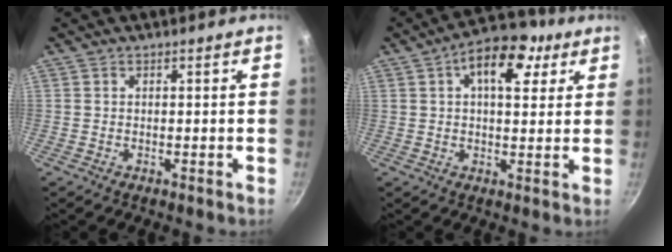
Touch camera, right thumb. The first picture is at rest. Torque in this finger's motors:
{"motor_torque": [0.29, 0.28, 0.15, 0.02, 0.04]}